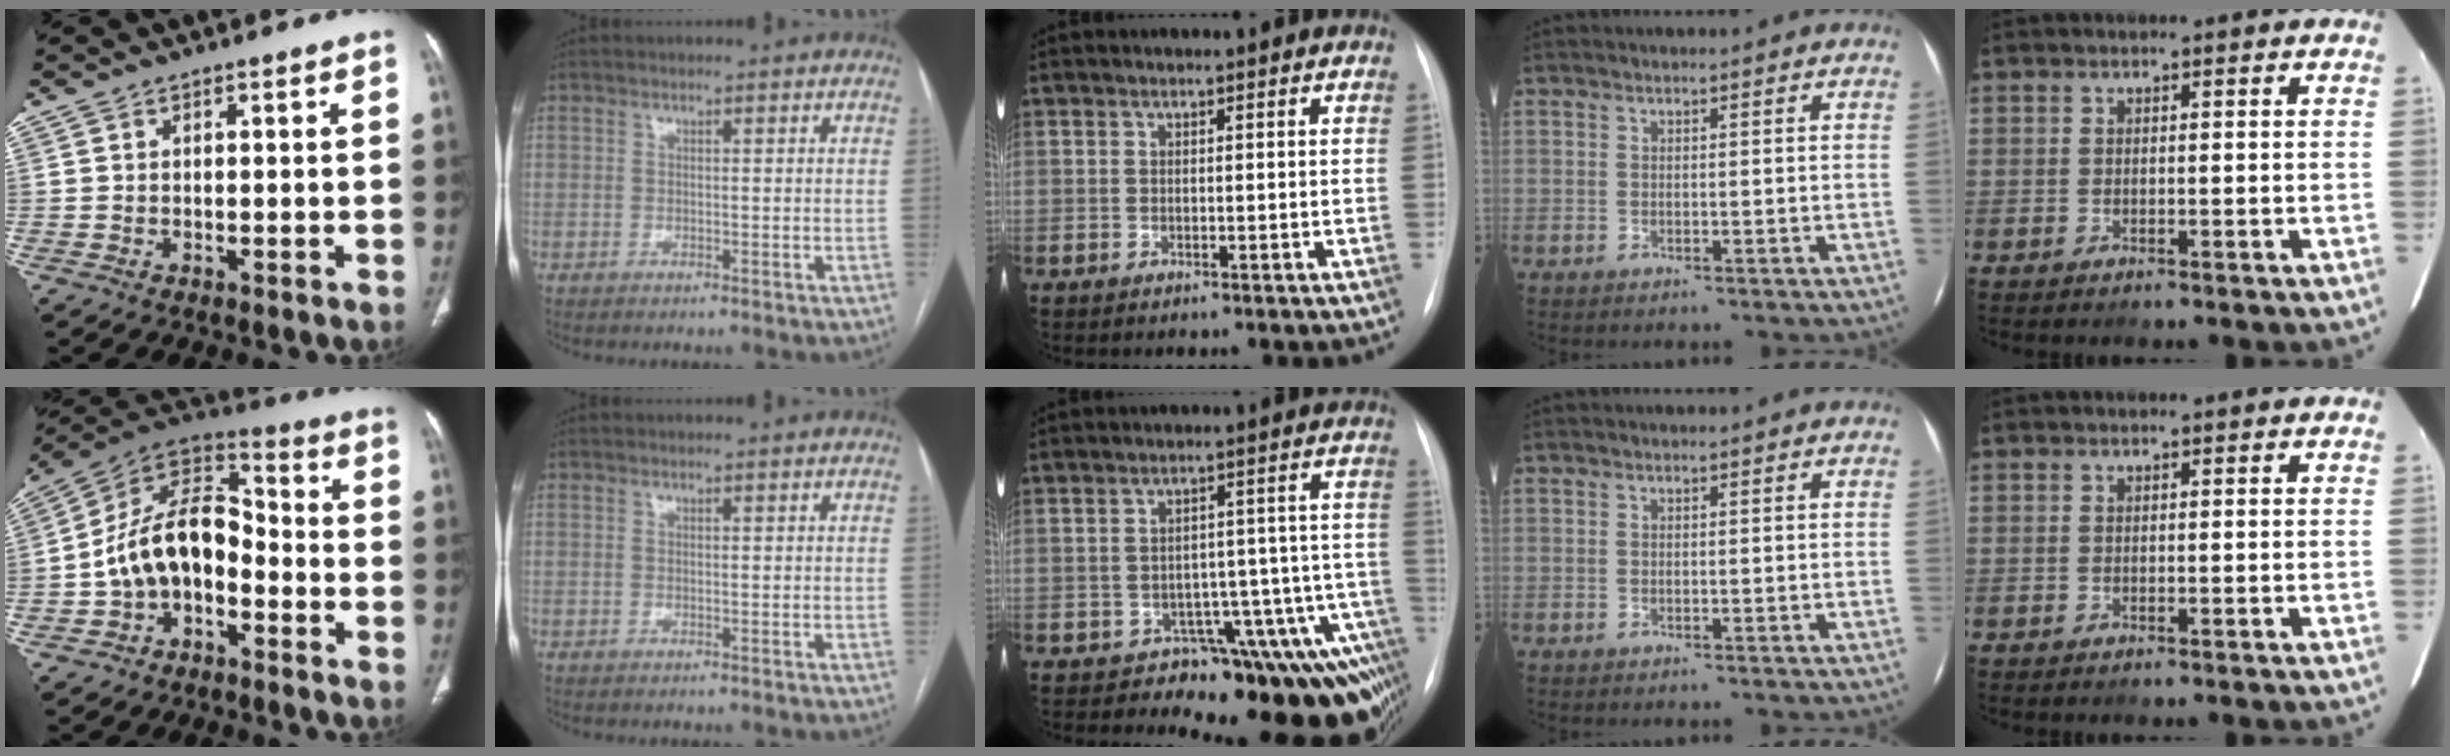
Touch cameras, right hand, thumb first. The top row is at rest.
{"thumb": {"total": 14.5, "force": [-3.8, 9.5, 10.3], "torque": [-0.156, 0.071, -0.075]}, "middle": {"total": 13.1, "force": [-10.6, 4.4, 6.3], "torque": [0.008, 0.063, -0.124]}}